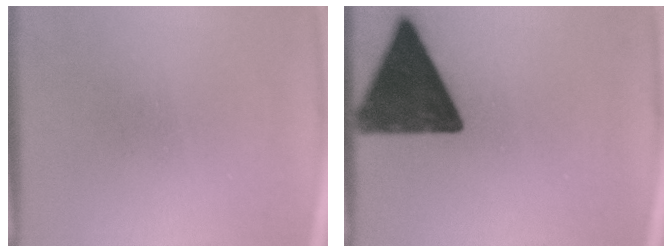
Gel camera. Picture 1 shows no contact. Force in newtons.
{"total": 16.1}